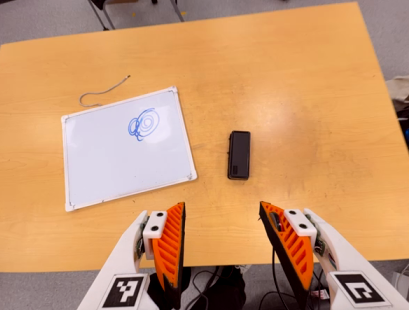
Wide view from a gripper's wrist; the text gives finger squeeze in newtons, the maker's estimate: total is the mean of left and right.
{"total": 0.0}